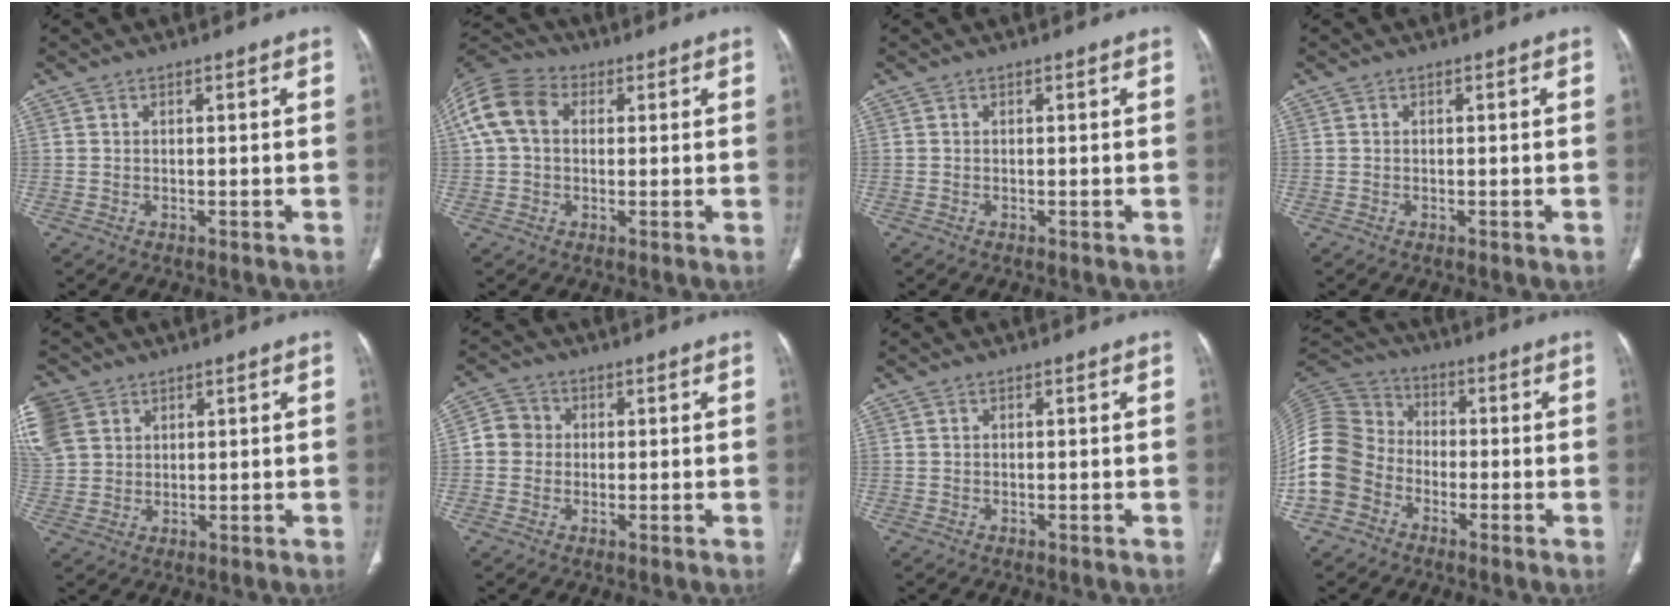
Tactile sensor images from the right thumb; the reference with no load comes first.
{"total": 11.7, "force": [2.3, 8.7, 7.6], "torque": [-0.157, 0.034, 0.034]}
{"total": 0.0}
{"total": 0.5, "force": [-0.3, 0.1, 0.4], "torque": [-0.002, 0.000, -0.004]}
{"total": 16.4, "force": [7.0, 13.0, 7.3], "torque": [-0.221, 0.031, 0.152]}
{"total": 4.8, "force": [0.1, 4.6, 1.5], "torque": [-0.009, 0.010, -0.007]}
{"total": 0.0}
{"total": 15.6, "force": [-5.4, 12.8, 7.1], "torque": [-0.153, 0.057, -0.111]}